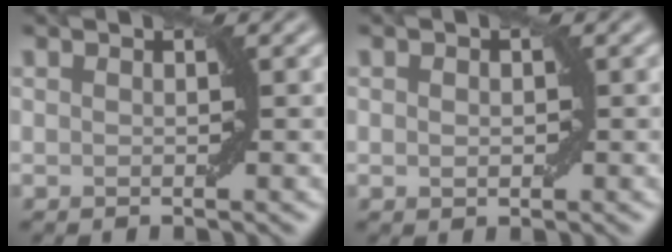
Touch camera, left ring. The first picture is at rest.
{"total": 0.9, "force": [0.0, 0.7, 0.6], "torque": [-0.008, 0.001, 0.002]}